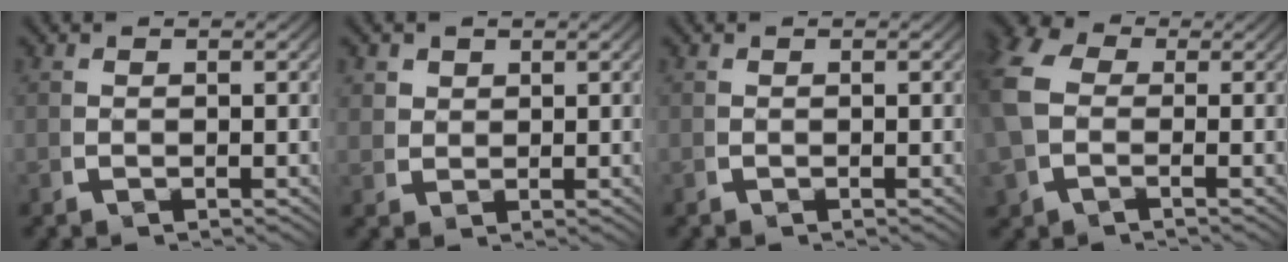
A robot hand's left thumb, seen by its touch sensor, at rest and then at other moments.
{"total": 2.0, "force": [1.5, 1.1, 0.6], "torque": [-0.009, -0.003, 0.036]}
{"total": 0.0}
{"total": 6.2, "force": [0.9, 4.6, 4.0], "torque": [-0.110, -0.001, 0.010]}